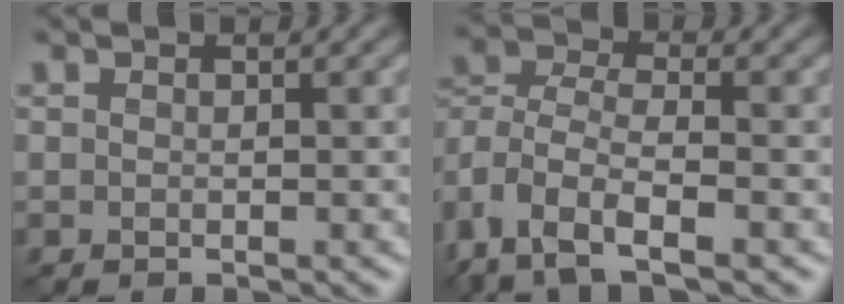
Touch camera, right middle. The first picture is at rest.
{"total": 8.0, "force": [-4.3, 3.9, 5.6], "torque": [-0.118, -0.005, -0.092]}